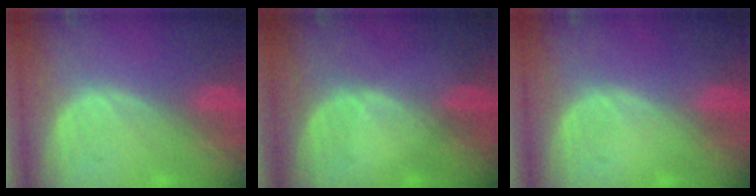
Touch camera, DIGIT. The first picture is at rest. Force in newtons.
{"total": 0.7, "press": 0.5, "slide": 0.5}
{"total": 0.0}